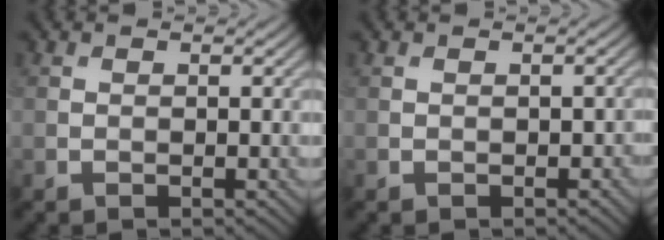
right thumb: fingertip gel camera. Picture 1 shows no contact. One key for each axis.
{"total": 0.8, "fx": -0.3, "fy": 0.5, "fz": 0.5, "tx": -0.002, "ty": -0.004, "tz": 0.000}